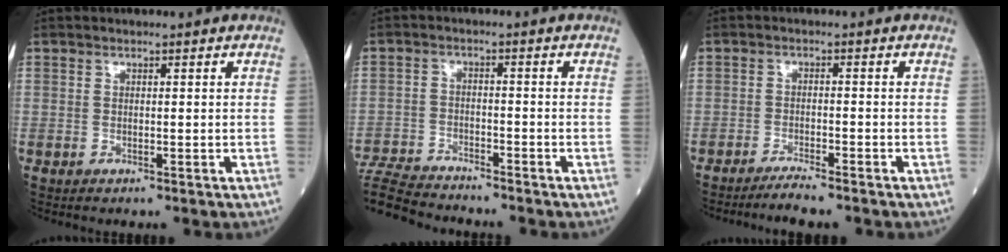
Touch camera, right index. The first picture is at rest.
{"total": 9.3, "force": [-9.1, 0.8, 1.8], "torque": [-0.036, -0.007, -0.168]}
{"total": 3.5, "force": [-3.2, -0.4, 1.4], "torque": [-0.026, -0.010, -0.057]}